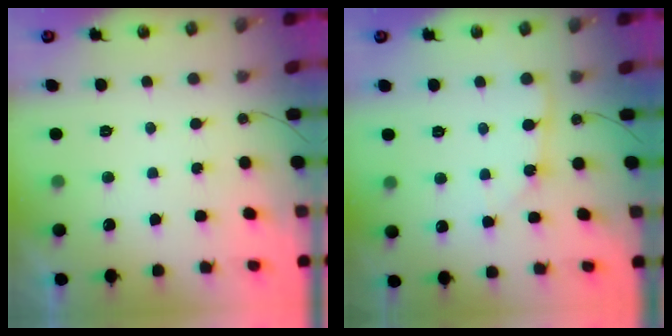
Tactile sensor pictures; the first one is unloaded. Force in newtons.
{"total": 3.8, "press": 3.8, "slide": 0.3}